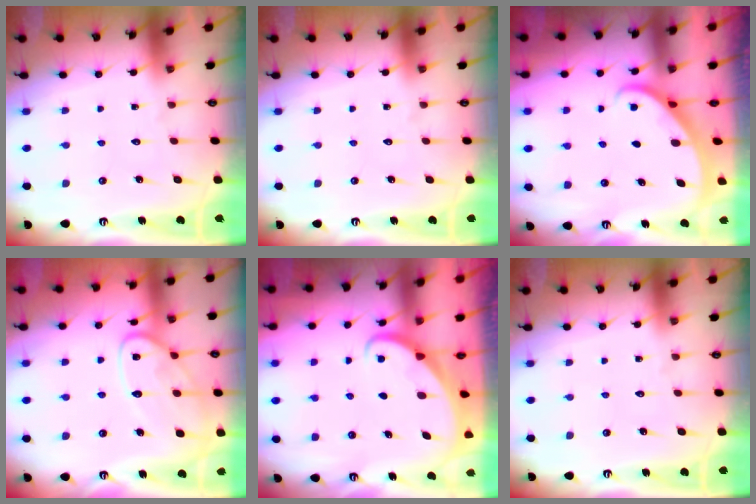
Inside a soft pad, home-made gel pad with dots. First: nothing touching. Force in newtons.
{"total": 0.0}
{"total": 2.2, "press": 2.2, "slide": 0.1}
{"total": 13.5, "press": 13.5, "slide": 1.1}
{"total": 1.9, "press": 1.8, "slide": 0.2}
{"total": 0.0}